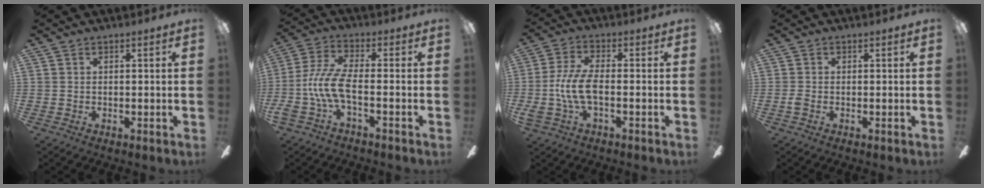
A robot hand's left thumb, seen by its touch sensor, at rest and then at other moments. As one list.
[{"total": 10.2, "force": [-2.4, 4.3, 9.0], "torque": [-0.213, -0.011, -0.050]}, {"total": 9.8, "force": [-1.7, 4.5, 8.5], "torque": [-0.188, 0.000, -0.033]}, {"total": 1.3, "force": [-0.4, 0.9, 0.8], "torque": [-0.014, 0.002, -0.007]}]